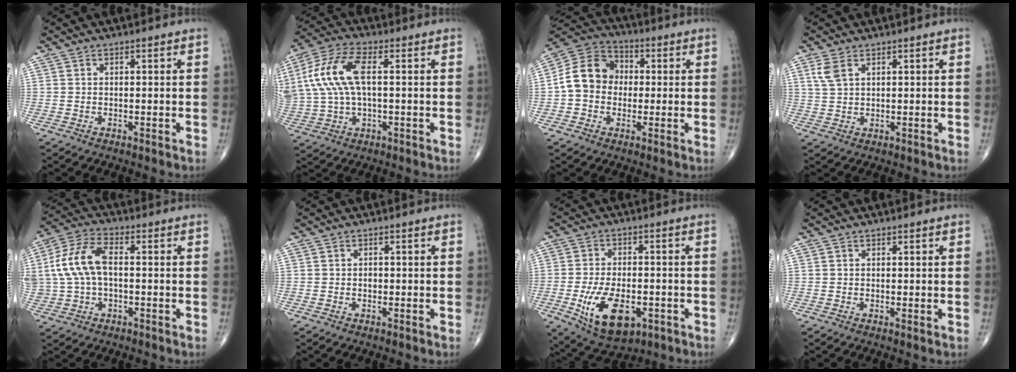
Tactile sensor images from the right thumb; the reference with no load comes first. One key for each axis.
{"total": 14.8, "fx": 2.6, "fy": 7.0, "fz": 12.8, "tx": -0.292, "ty": 0.023, "tz": 0.052}
{"total": 11.0, "fx": -0.2, "fy": 9.2, "fz": 6.0, "tx": -0.093, "ty": 0.034, "tz": -0.017}
{"total": 3.3, "fx": 1.8, "fy": 1.5, "fz": 2.3, "tx": -0.055, "ty": 0.005, "tz": 0.046}
{"total": 11.4, "fx": 0.7, "fy": 6.5, "fz": 9.3, "tx": -0.205, "ty": 0.029, "tz": 0.012}
{"total": 0.9, "fx": -0.1, "fy": 0.7, "fz": 0.5, "tx": -0.005, "ty": 0.002, "tz": -0.003}
{"total": 13.1, "fx": -4.3, "fy": 7.1, "fz": 10.2, "tx": -0.165, "ty": 0.003, "tz": -0.058}
{"total": 0.6, "fx": 0.0, "fy": 0.2, "fz": 0.5, "tx": -0.013, "ty": -0.004, "tz": -0.001}